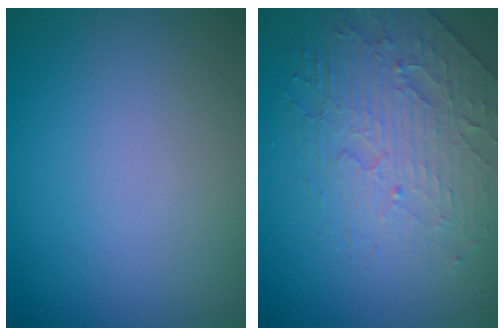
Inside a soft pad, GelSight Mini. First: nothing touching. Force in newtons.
{"total": 4.2, "press": 3.8, "slide": 1.7}